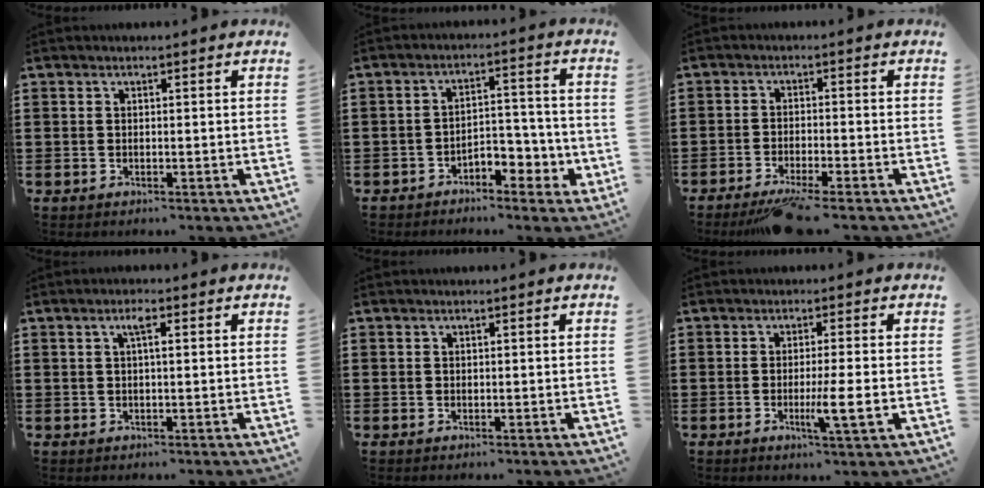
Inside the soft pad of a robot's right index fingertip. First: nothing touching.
{"total": 4.3, "force": [-2.7, 2.6, 2.1], "torque": [-0.041, 0.014, -0.053]}
{"total": 3.8, "force": [-3.2, -0.4, 1.9], "torque": [-0.031, -0.010, -0.059]}
{"total": 2.1, "force": [0.6, 0.4, 1.9], "torque": [-0.039, 0.006, 0.008]}
{"total": 0.0}
{"total": 5.0, "force": [-1.3, -0.2, 4.8], "torque": [-0.080, -0.013, -0.022]}